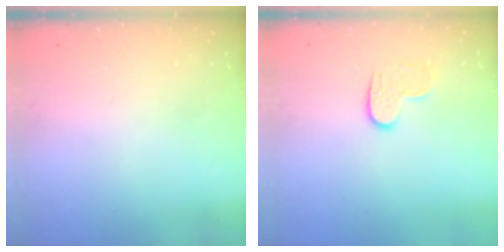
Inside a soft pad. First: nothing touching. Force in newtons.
{"total": 6.2, "press": 6.2, "slide": 0.3}